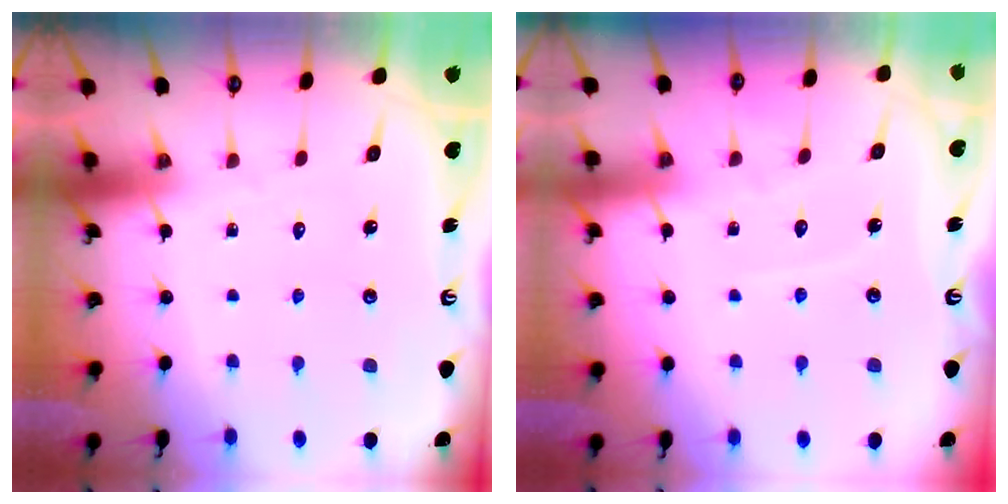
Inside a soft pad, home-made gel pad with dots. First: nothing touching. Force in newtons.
{"total": 3.5, "press": 3.5, "slide": 0.5}